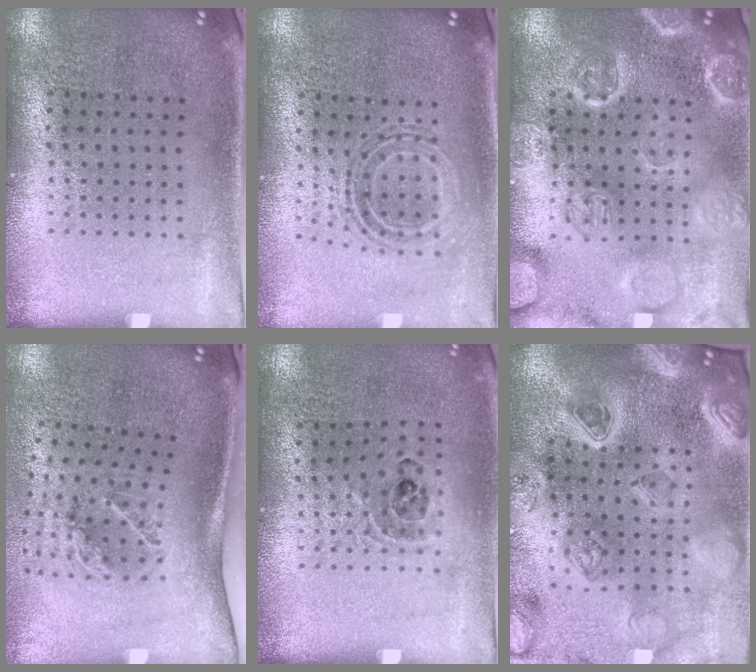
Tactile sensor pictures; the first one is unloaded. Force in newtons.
{"total": 0.9, "press": 0.8, "slide": 0.3}
{"total": 3.6, "press": 3.6, "slide": 0.5}
{"total": 2.1, "press": 1.3, "slide": 1.7}
{"total": 0.9, "press": 0.9, "slide": 0.1}
{"total": 5.1, "press": 4.3, "slide": 2.8}